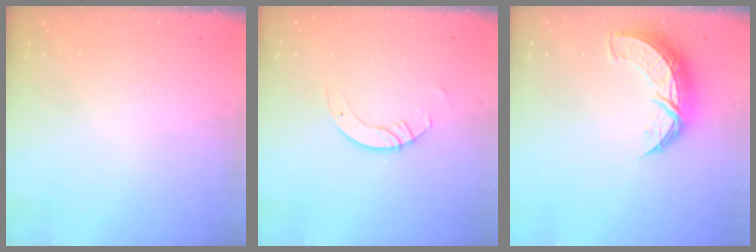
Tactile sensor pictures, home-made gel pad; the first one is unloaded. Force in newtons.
{"total": 3.7, "press": 3.7, "slide": 0.3}
{"total": 10.3, "press": 10.3, "slide": 0.7}